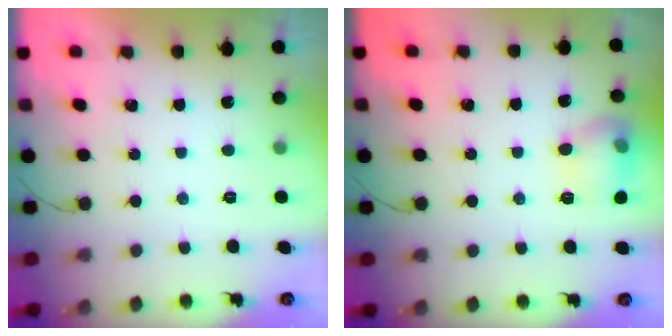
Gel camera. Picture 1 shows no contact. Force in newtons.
{"total": 10.6, "press": 10.5, "slide": 0.6}